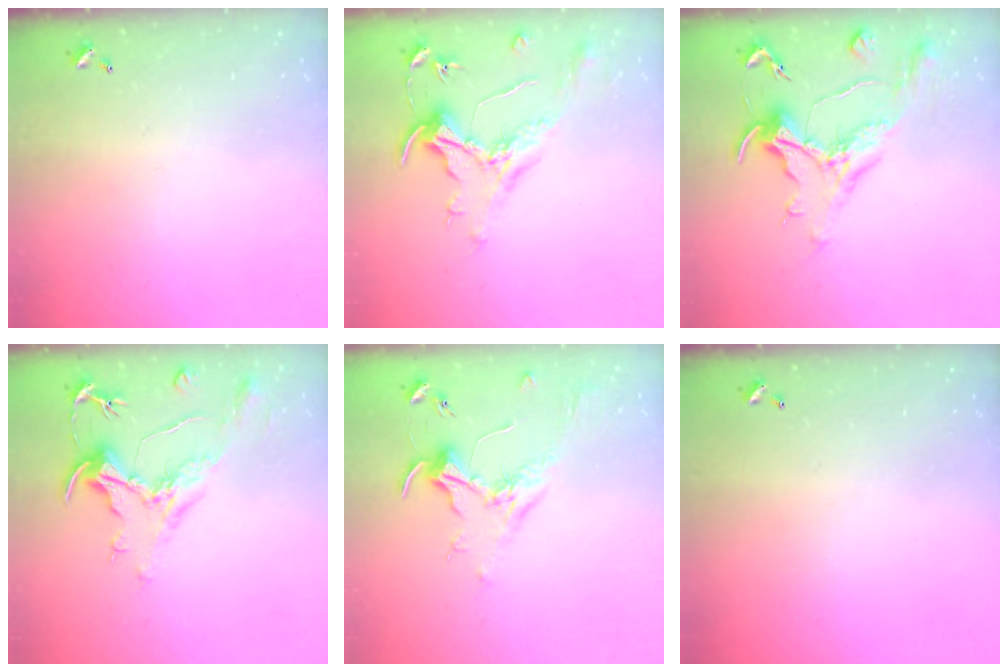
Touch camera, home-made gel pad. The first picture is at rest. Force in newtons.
{"total": 1.5, "press": 1.3, "slide": 0.7}
{"total": 1.6, "press": 1.5, "slide": 0.6}
{"total": 2.2, "press": 1.7, "slide": 1.3}
{"total": 1.7, "press": 1.5, "slide": 0.9}
{"total": 0.0}